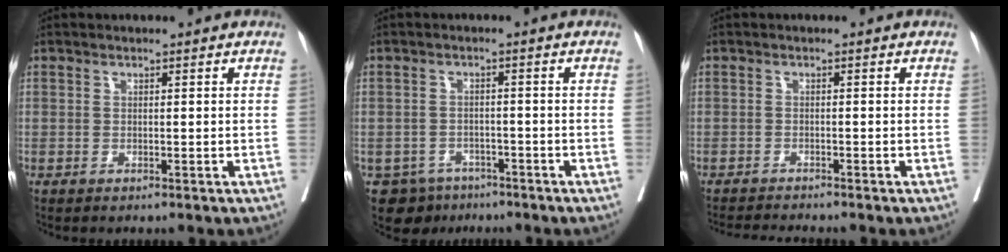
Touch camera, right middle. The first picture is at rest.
{"total": 4.7, "force": [-3.2, 3.4, 0.4], "torque": [0.003, 0.007, -0.045]}
{"total": 3.3, "force": [-3.1, -0.9, 0.5], "torque": [-0.004, -0.015, -0.052]}